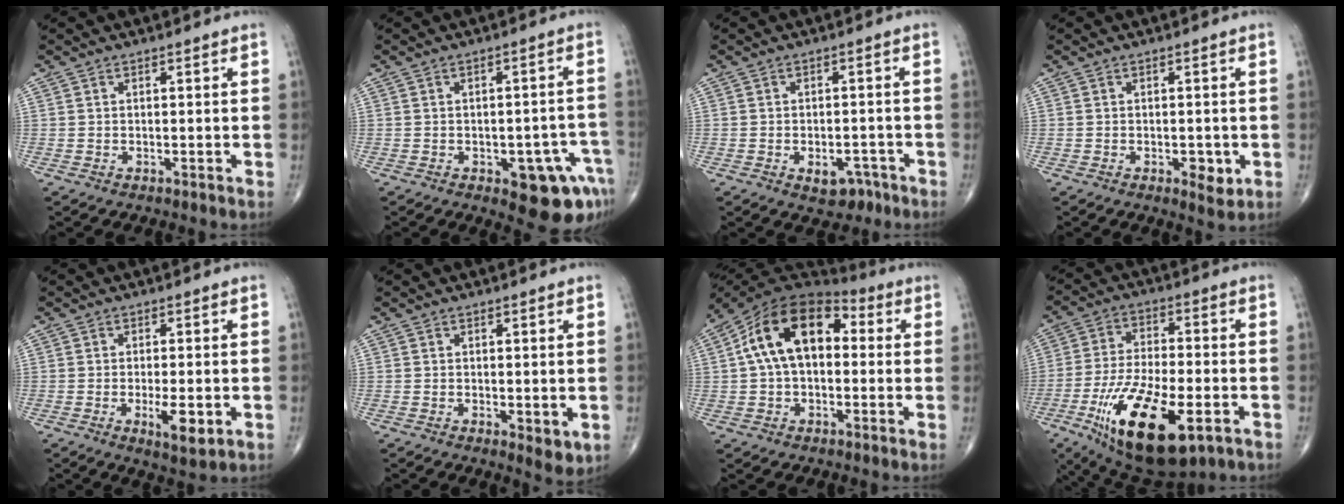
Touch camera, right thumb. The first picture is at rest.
{"total": 10.7, "force": [-4.8, 4.7, 8.3], "torque": [-0.066, 0.028, -0.051]}
{"total": 4.8, "force": [-2.5, 3.1, 2.7], "torque": [-0.020, 0.020, -0.027]}
{"total": 3.3, "force": [-1.0, 1.6, 2.8], "torque": [-0.030, -0.004, -0.009]}
{"total": 5.4, "force": [-1.4, 1.7, 5.0], "torque": [-0.079, -0.012, -0.018]}
{"total": 3.4, "force": [-0.3, 1.4, 3.0], "torque": [-0.037, -0.011, -0.001]}
{"total": 16.7, "force": [2.4, 10.3, 12.9], "torque": [-0.208, 0.042, 0.030]}
{"total": 21.2, "force": [-8.3, 8.5, 17.6], "torque": [-0.344, -0.001, -0.129]}